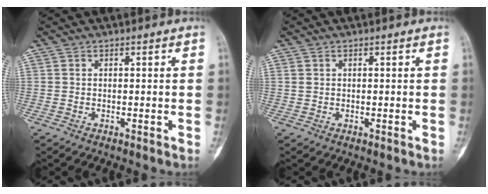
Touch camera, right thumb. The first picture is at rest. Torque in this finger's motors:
{"motor_torque": [-0.14, 0.05, 0.00, 0.41, -0.06]}